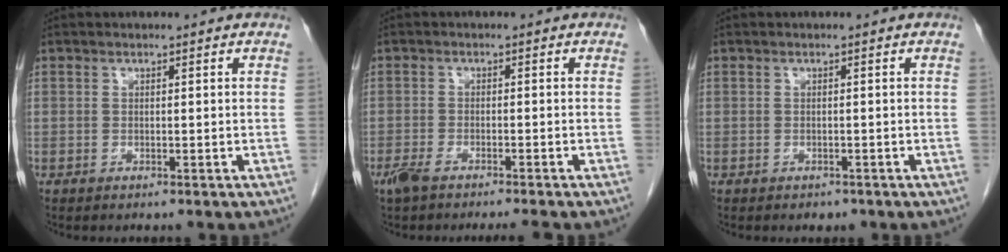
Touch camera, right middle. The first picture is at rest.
{"total": 5.6, "force": [-4.7, 0.6, 3.1], "torque": [-0.048, -0.009, -0.075]}
{"total": 1.1, "force": [-0.8, 0.7, 0.3], "torque": [-0.006, 0.000, -0.007]}